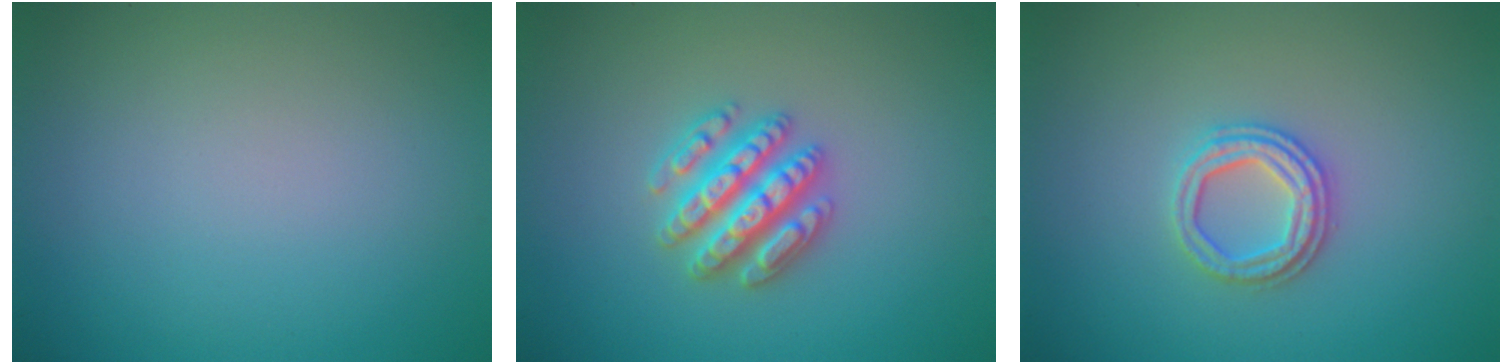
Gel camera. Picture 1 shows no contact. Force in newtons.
{"total": 4.8, "press": 4.7, "slide": 0.8}
{"total": 2.9, "press": 2.7, "slide": 1.0}